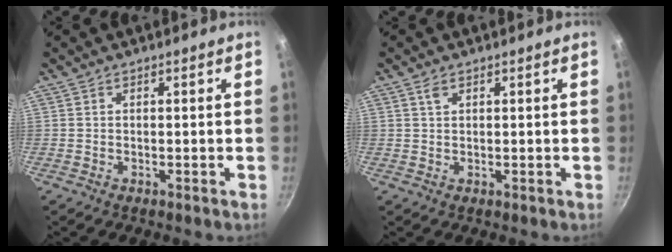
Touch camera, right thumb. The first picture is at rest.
{"total": 1.6, "force": [0.9, 0.9, 1.0], "torque": [-0.016, -0.002, 0.017]}